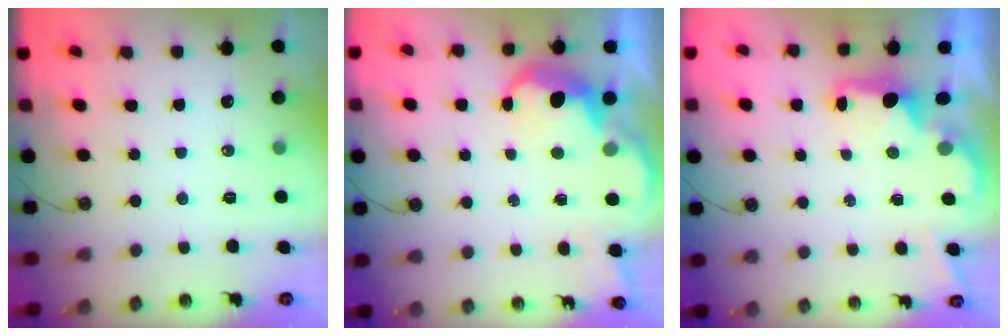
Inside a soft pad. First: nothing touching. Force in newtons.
{"total": 6.2, "press": 6.2, "slide": 0.5}
{"total": 1.9, "press": 1.7, "slide": 0.7}